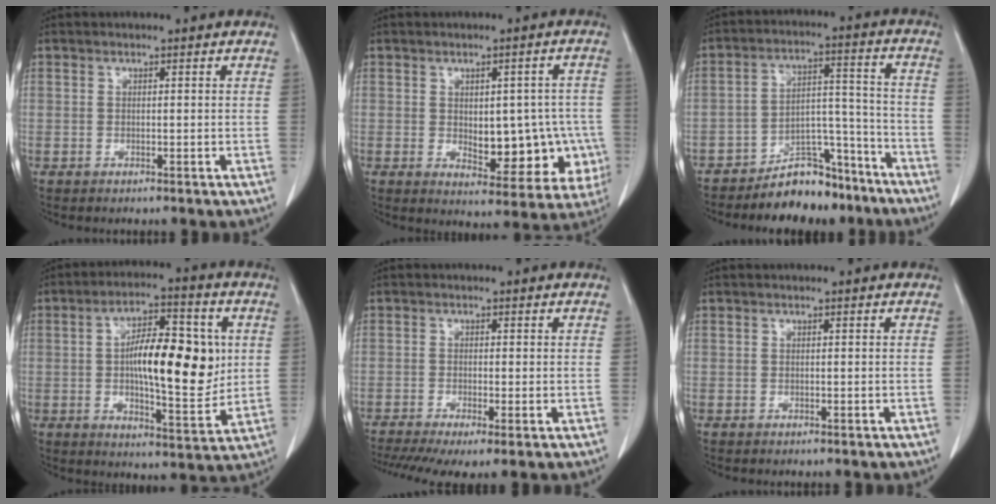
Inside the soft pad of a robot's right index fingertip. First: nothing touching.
{"total": 11.7, "force": [-1.8, 6.2, 9.7], "torque": [-0.117, 0.013, -0.002]}
{"total": 10.0, "force": [-8.6, 4.2, 3.1], "torque": [-0.035, 0.047, -0.139]}
{"total": 14.9, "force": [1.4, 4.8, 14.1], "torque": [-0.227, 0.011, 0.023]}
{"total": 8.1, "force": [-5.1, 1.8, 6.1], "torque": [-0.109, -0.014, -0.085]}
{"total": 0.0}